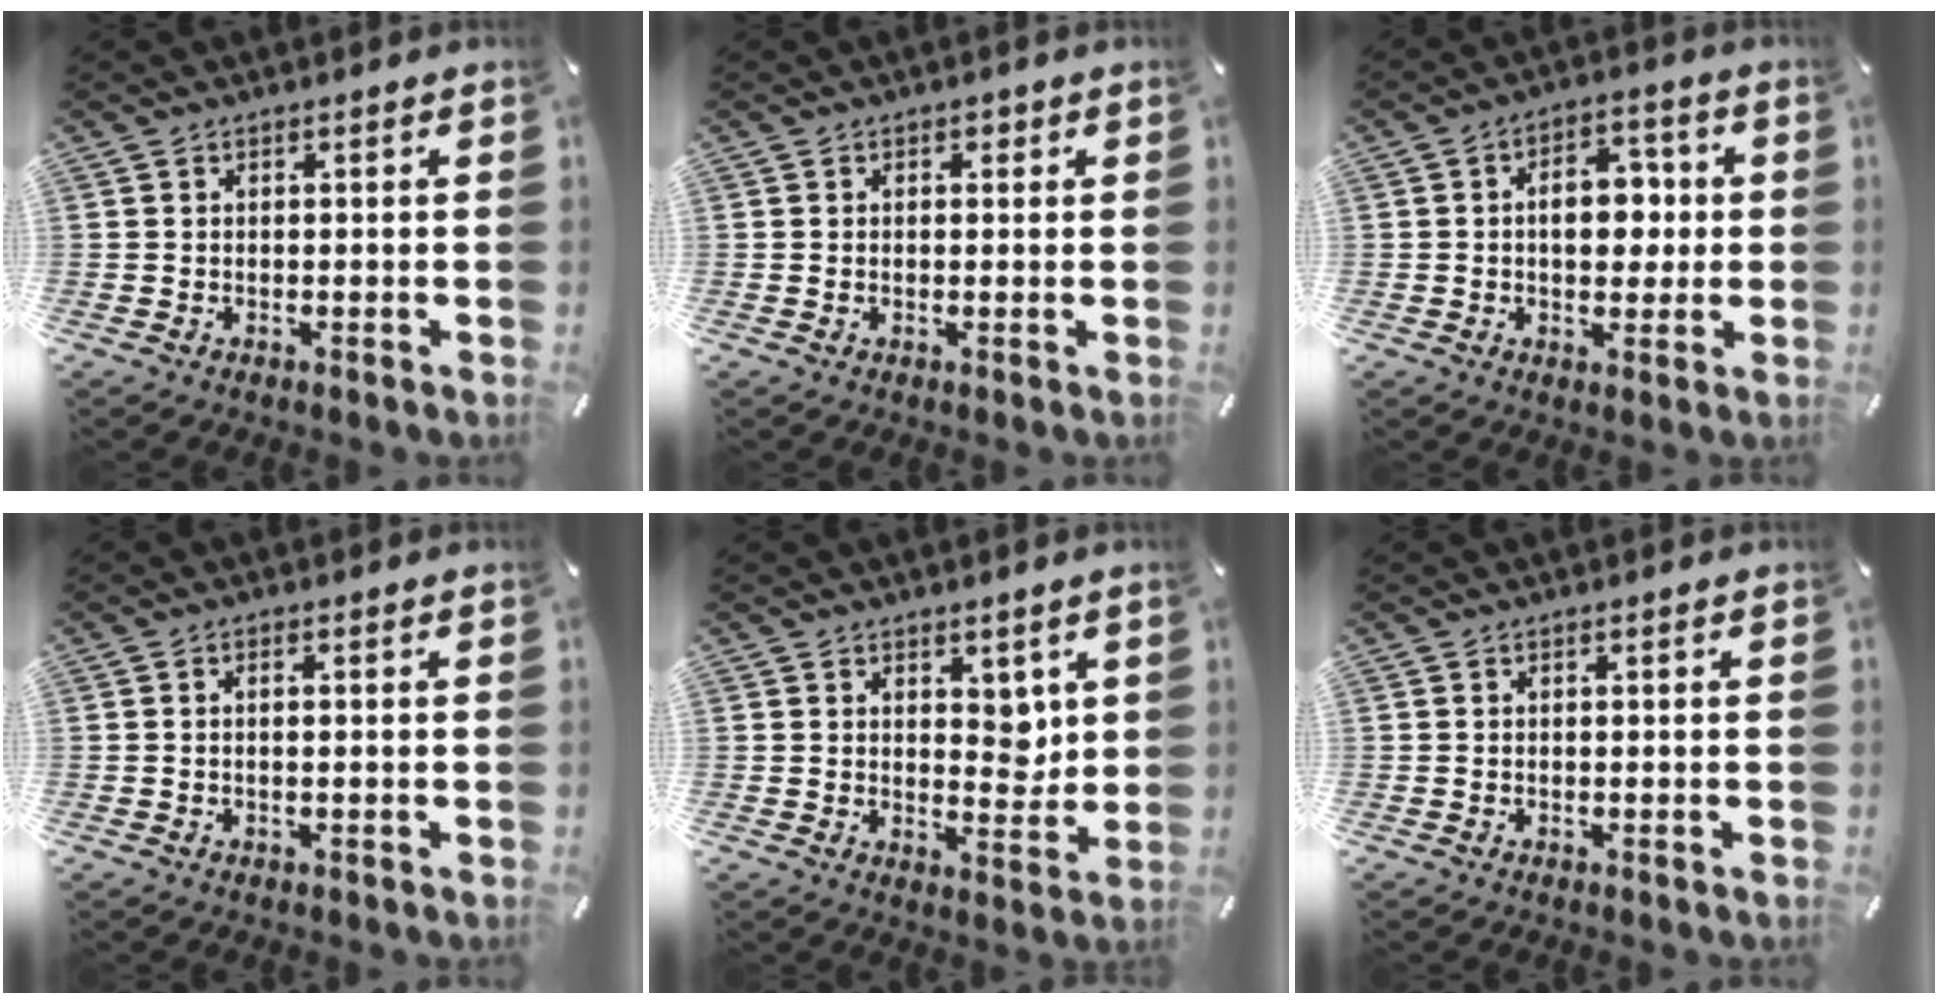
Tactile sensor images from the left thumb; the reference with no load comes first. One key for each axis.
{"total": 1.2, "fx": 0.2, "fy": 1.0, "fz": 0.7, "tx": 0.001, "ty": 0.001, "tz": -0.002}
{"total": 9.8, "fx": 0.5, "fy": 6.6, "fz": 7.3, "tx": -0.082, "ty": -0.003, "tz": 0.003}
{"total": 1.3, "fx": -0.2, "fy": 0.1, "fz": 1.3, "tx": -0.023, "ty": -0.001, "tz": -0.004}
{"total": 5.4, "fx": 2.2, "fy": 3.7, "fz": 3.2, "tx": -0.023, "ty": -0.015, "tz": 0.032}
{"total": 0.0}